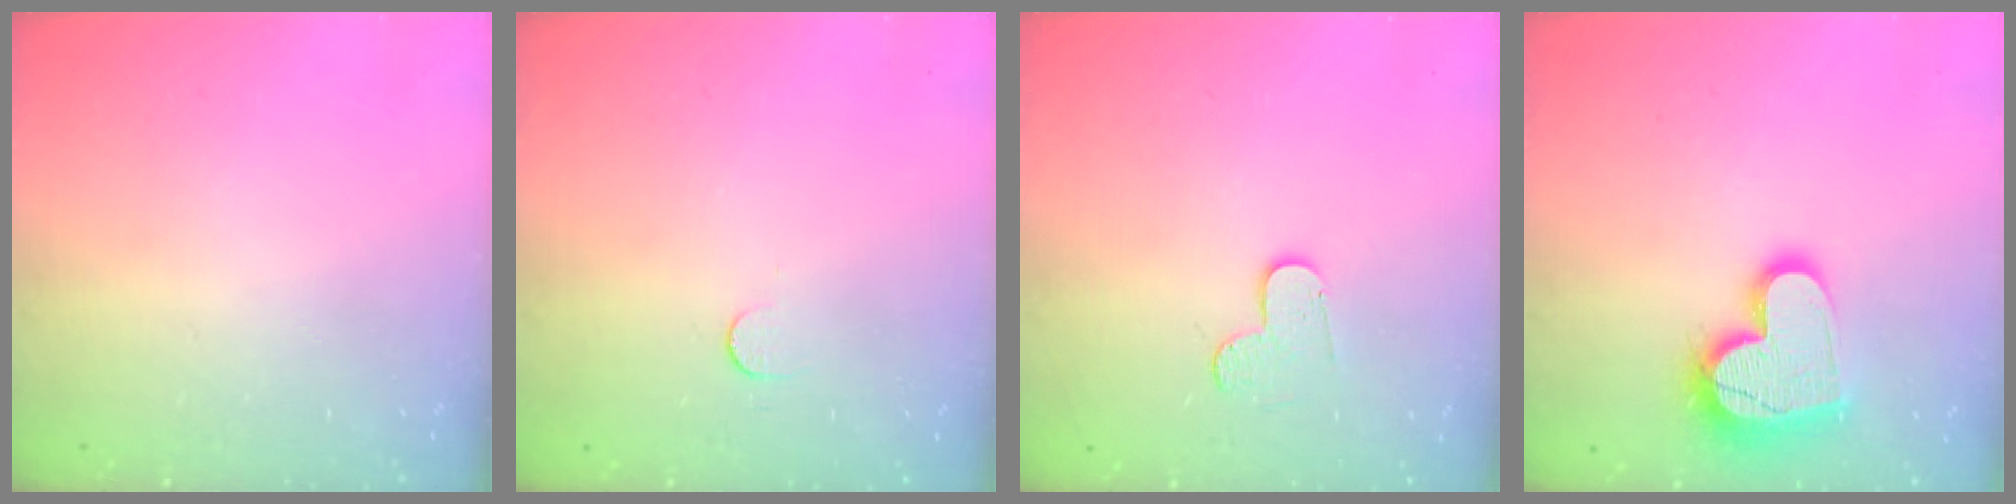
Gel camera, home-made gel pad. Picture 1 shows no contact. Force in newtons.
{"total": 3.7, "press": 3.7, "slide": 0.4}
{"total": 4.1, "press": 4.1, "slide": 0.3}
{"total": 16.5, "press": 16.5, "slide": 1.1}